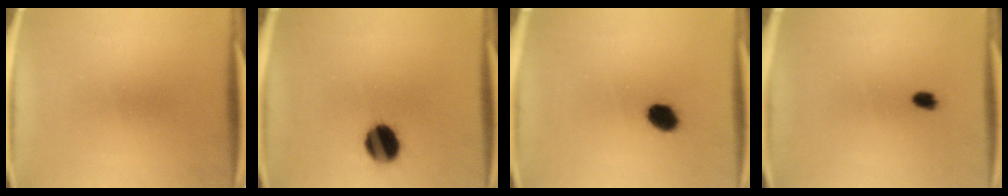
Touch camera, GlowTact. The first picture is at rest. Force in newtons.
{"total": 10.7}
{"total": 5.1}
{"total": 2.7}